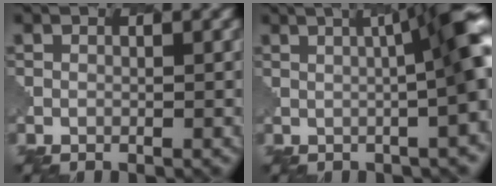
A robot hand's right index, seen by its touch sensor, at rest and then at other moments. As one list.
[{"total": 8.0, "force": [0.7, 1.4, 7.9], "torque": [-0.074, 0.023, 0.007]}]